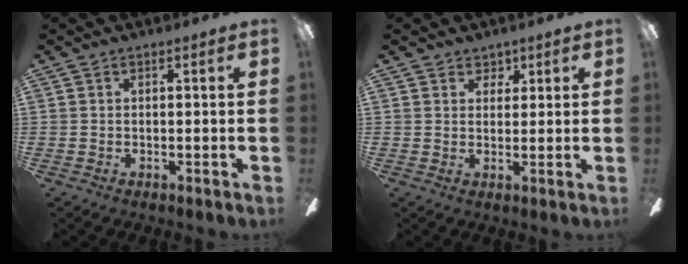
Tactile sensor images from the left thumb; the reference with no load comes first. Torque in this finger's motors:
{"motor_torque": [0.22, -0.09, -0.27, -0.14, -0.02]}